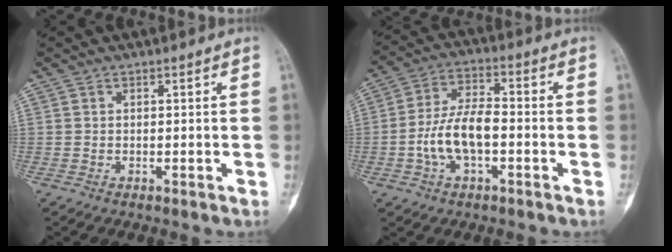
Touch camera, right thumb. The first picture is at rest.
{"total": 10.3, "force": [-2.4, 5.1, 8.6], "torque": [-0.169, 0.031, -0.049]}